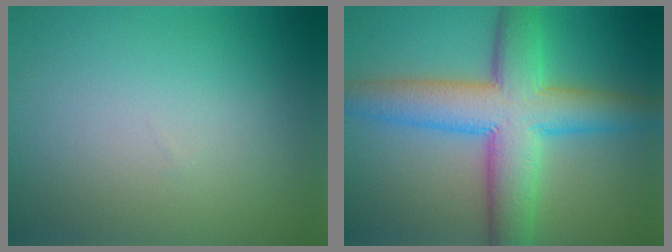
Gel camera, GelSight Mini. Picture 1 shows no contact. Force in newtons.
{"total": 9.9, "press": 9.9, "slide": 0.3}